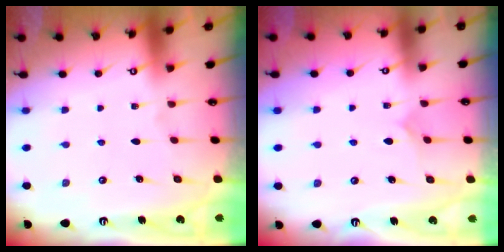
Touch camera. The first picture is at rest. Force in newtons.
{"total": 5.2, "press": 5.1, "slide": 0.5}